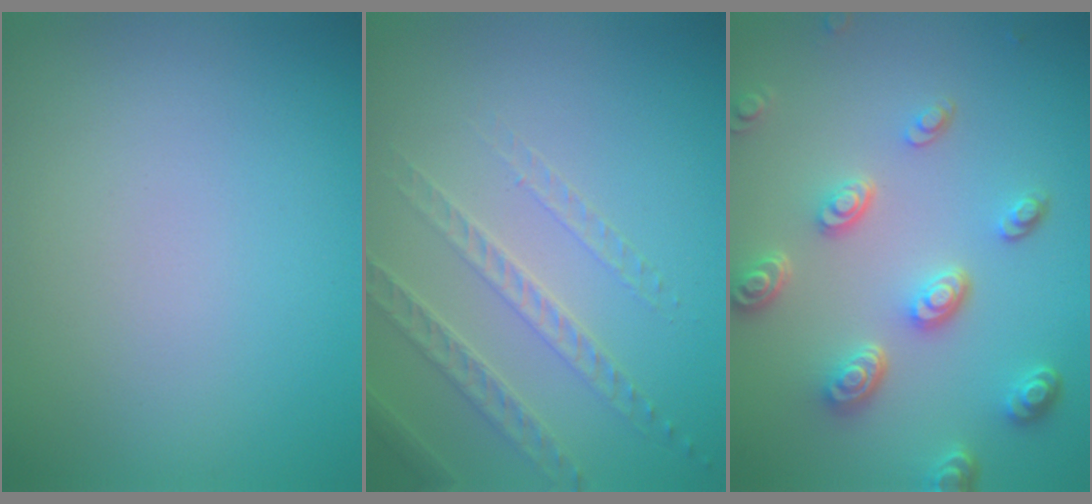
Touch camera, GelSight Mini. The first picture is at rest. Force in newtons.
{"total": 1.9, "press": 1.7, "slide": 0.8}
{"total": 4.8, "press": 3.7, "slide": 3.0}